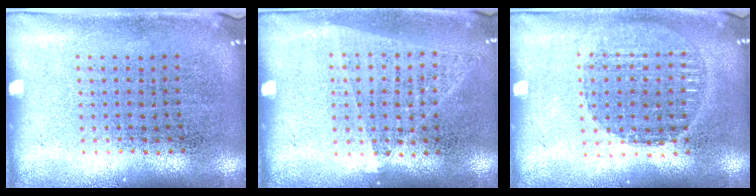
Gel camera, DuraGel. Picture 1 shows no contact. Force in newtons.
{"total": 1.0, "press": 0.9, "slide": 0.5}
{"total": 1.4, "press": 1.3, "slide": 0.6}